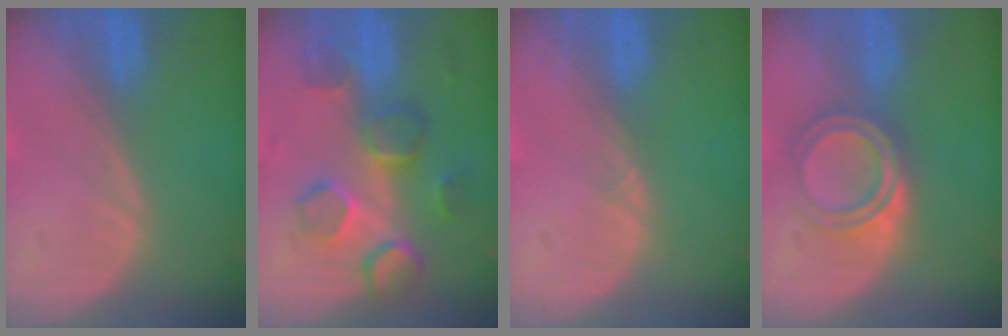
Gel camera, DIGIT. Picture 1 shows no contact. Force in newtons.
{"total": 8.6, "press": 8.0, "slide": 3.0}
{"total": 0.5, "press": 0.5, "slide": 0.1}
{"total": 4.9, "press": 4.8, "slide": 1.4}